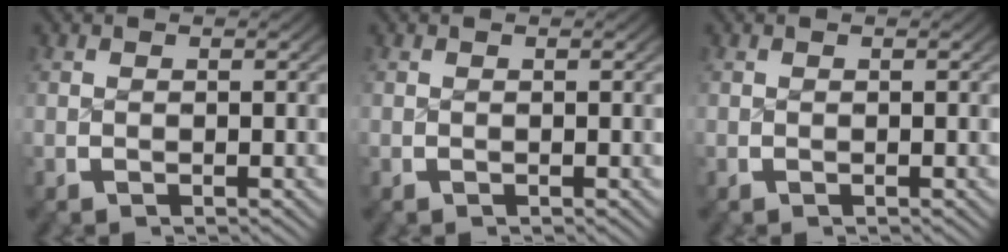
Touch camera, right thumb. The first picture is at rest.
{"total": 0.0}
{"total": 0.0}